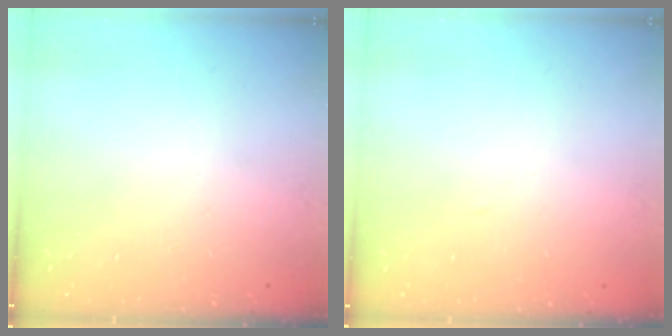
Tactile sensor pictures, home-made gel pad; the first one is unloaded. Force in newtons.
{"total": 1.1, "press": 1.1, "slide": 0.1}